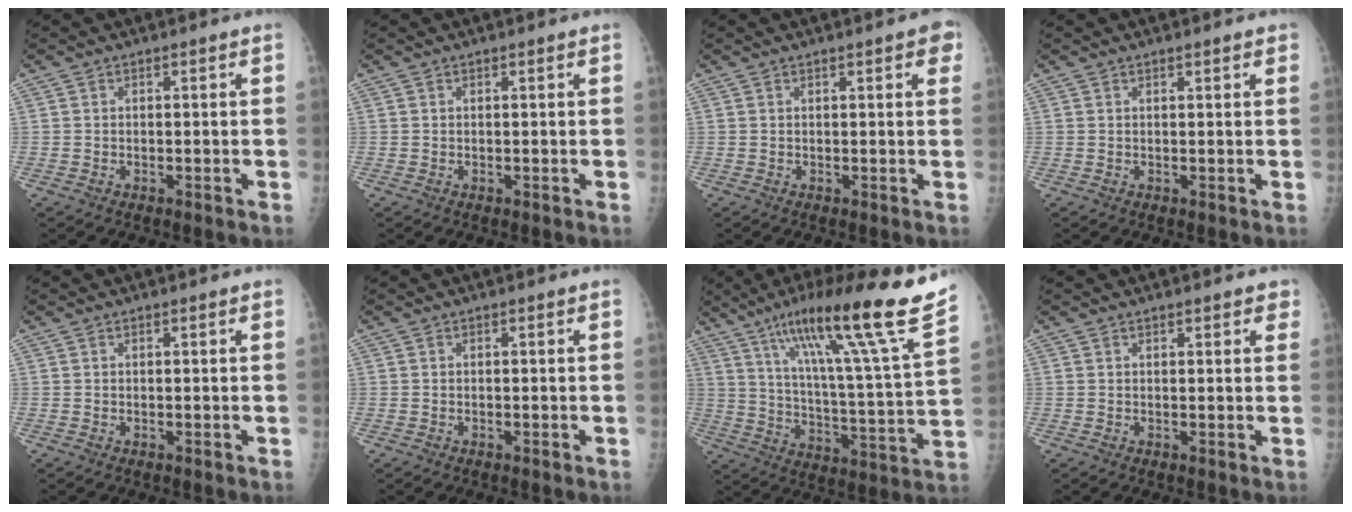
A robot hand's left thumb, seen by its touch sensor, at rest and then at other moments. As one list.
[{"total": 0.0}, {"total": 3.5, "force": [1.7, 1.0, 2.8], "torque": [-0.022, 0.000, 0.016]}, {"total": 1.5, "force": [1.1, 0.4, 0.9], "torque": [-0.009, -0.001, 0.013]}, {"total": 0.0}, {"total": 0.0}, {"total": 24.6, "force": [16.7, 0.7, 18.1], "torque": [-0.267, -0.066, 0.262]}, {"total": 2.7, "force": [2.0, 1.1, 1.6], "torque": [-0.001, -0.003, 0.020]}]